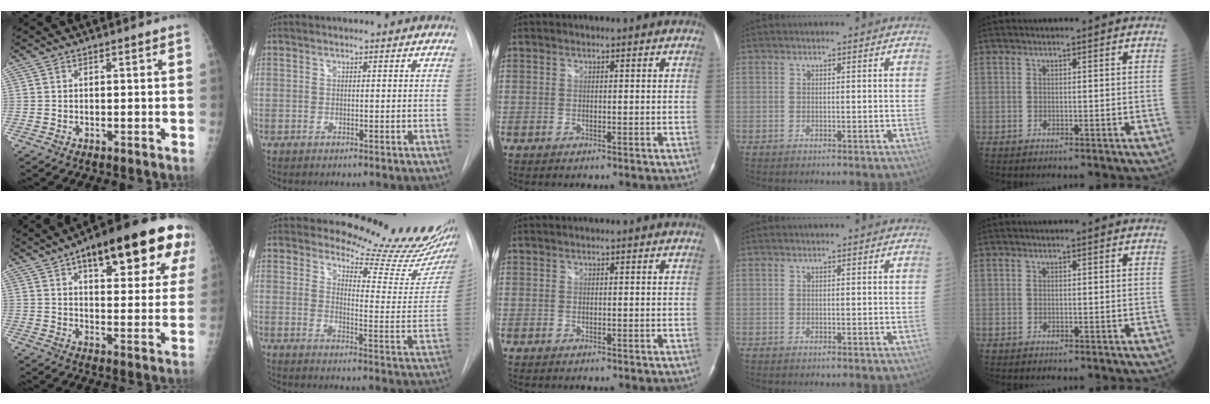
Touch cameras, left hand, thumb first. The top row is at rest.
{"thumb": {"total": 24.0, "force": [12.0, 8.8, 18.8], "torque": [-0.229, -0.005, 0.164]}, "index": {"total": 15.9, "force": [15.1, 1.0, 5.1], "torque": [-0.062, -0.112, 0.173]}}